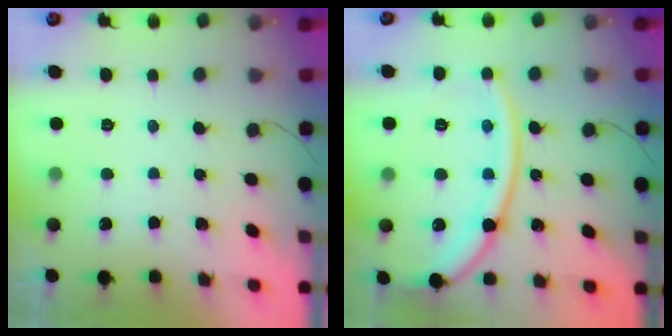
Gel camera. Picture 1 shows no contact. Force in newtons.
{"total": 16.2, "press": 16.2, "slide": 1.0}